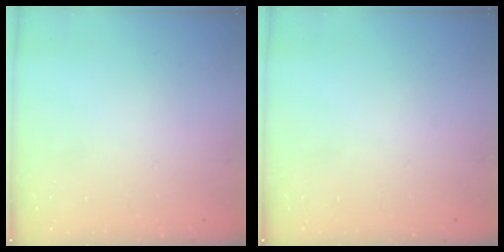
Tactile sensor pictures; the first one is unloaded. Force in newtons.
{"total": 0.0}